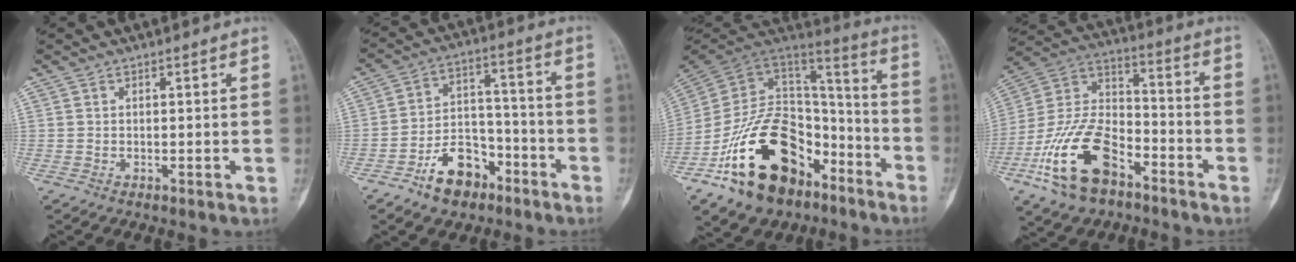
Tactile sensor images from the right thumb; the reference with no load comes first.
{"total": 11.2, "force": [-6.9, 6.8, 5.6], "torque": [-0.068, 0.066, -0.116]}
{"total": 29.0, "force": [-14.9, 17.6, 17.6], "torque": [-0.325, 0.080, -0.246]}
{"total": 19.2, "force": [-9.9, 10.3, 12.9], "torque": [-0.247, 0.066, -0.187]}